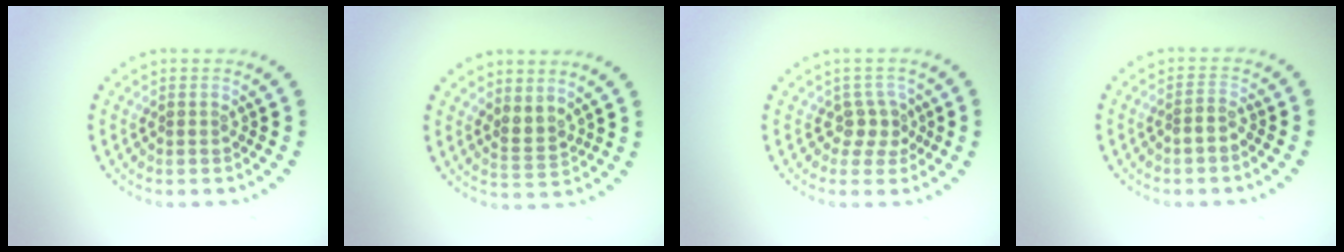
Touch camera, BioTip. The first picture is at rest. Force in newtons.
{"total": 2.0, "press": 1.4, "slide": 1.4}
{"total": 2.0, "press": 1.6, "slide": 1.3}
{"total": 1.5, "press": 1.3, "slide": 0.8}